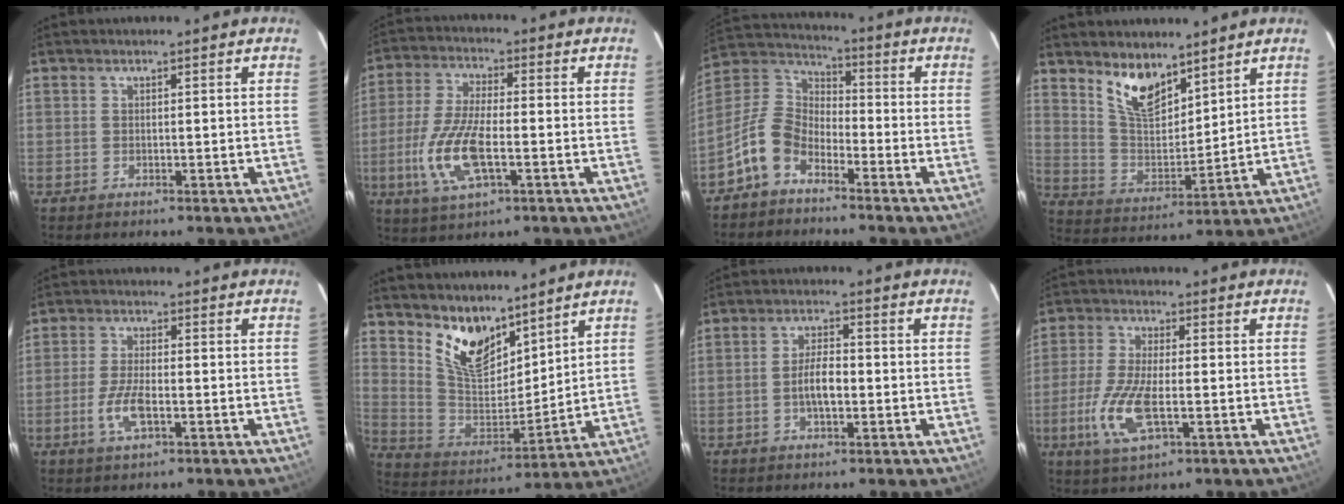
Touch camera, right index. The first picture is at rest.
{"total": 12.7, "force": [-3.6, 5.0, 11.1], "torque": [-0.239, -0.006, -0.068]}
{"total": 9.6, "force": [-6.0, 5.4, 5.1], "torque": [-0.113, 0.023, -0.128]}
{"total": 10.2, "force": [7.4, 4.4, 5.5], "torque": [-0.102, 0.000, 0.150]}
{"total": 6.2, "force": [-2.3, 2.2, 5.4], "torque": [-0.116, -0.004, -0.045]}
{"total": 12.6, "force": [9.0, 6.2, 6.2], "torque": [-0.123, -0.005, 0.180]}
{"total": 4.9, "force": [-1.2, 2.0, 4.3], "torque": [-0.083, 0.004, -0.019]}
{"total": 10.6, "force": [-3.2, 3.7, 9.4], "torque": [-0.204, -0.010, -0.061]}